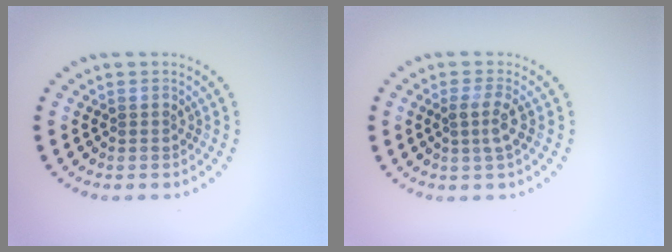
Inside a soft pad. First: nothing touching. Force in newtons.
{"total": 1.9, "press": 1.5, "slide": 1.1}